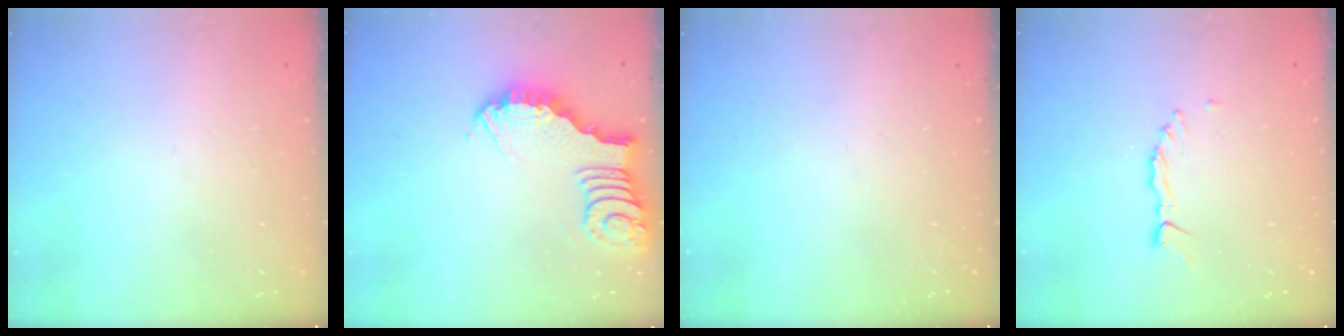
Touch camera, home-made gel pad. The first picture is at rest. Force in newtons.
{"total": 4.0, "press": 4.0, "slide": 0.3}
{"total": 0.0}
{"total": 0.9, "press": 0.9, "slide": 0.1}